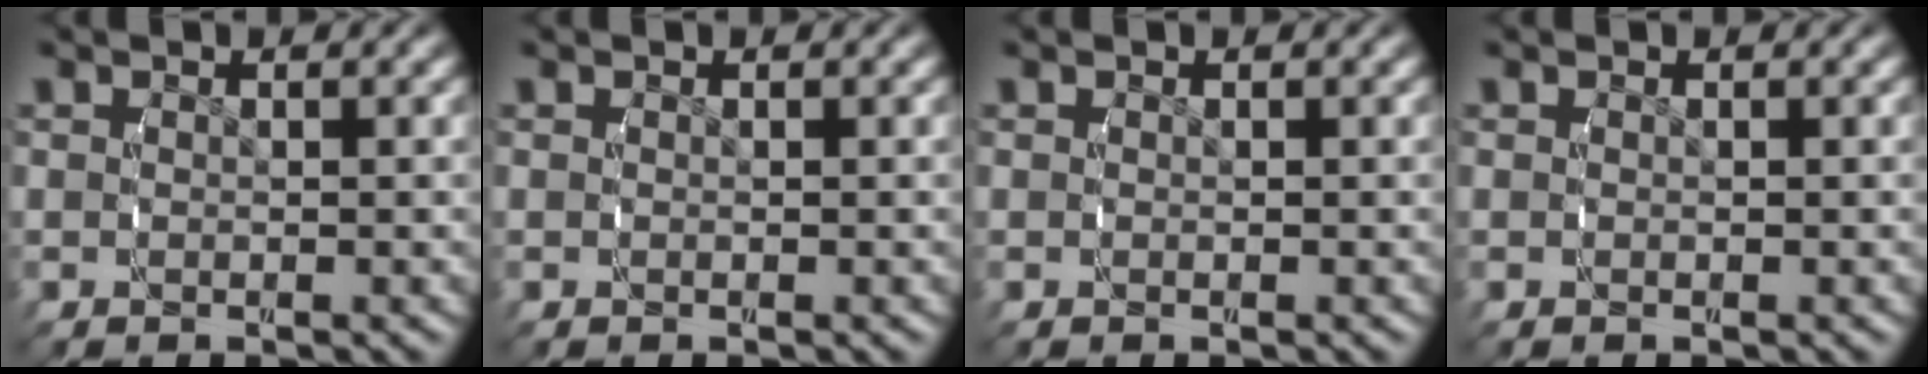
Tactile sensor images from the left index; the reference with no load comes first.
{"total": 0.0}
{"total": 0.0}
{"total": 0.0}